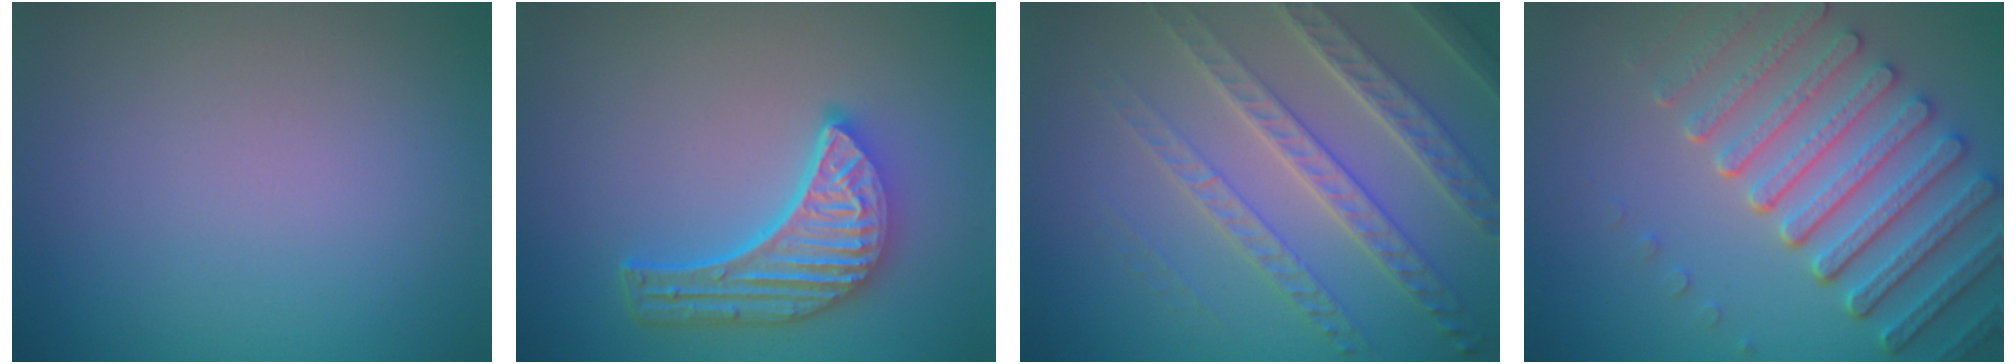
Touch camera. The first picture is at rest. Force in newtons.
{"total": 5.8, "press": 4.4, "slide": 3.7}
{"total": 7.2, "press": 5.1, "slide": 5.1}
{"total": 6.7, "press": 5.6, "slide": 3.6}